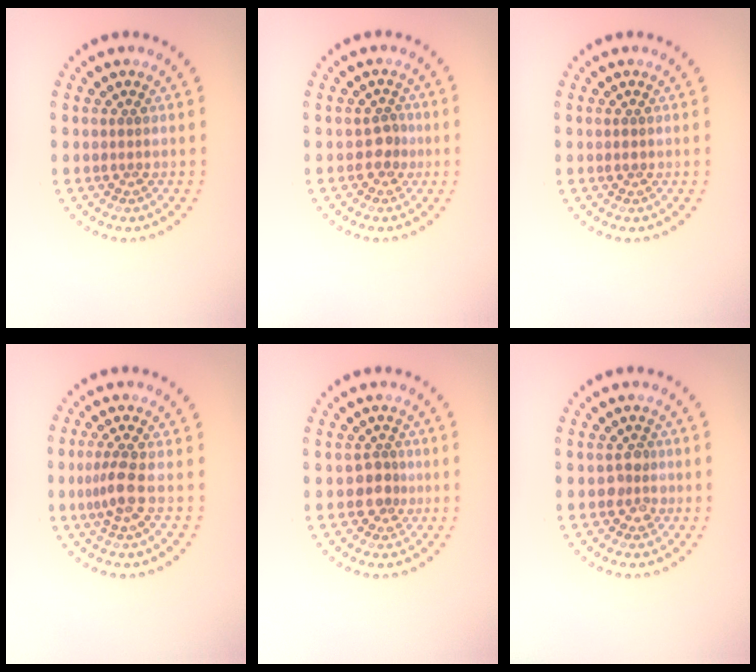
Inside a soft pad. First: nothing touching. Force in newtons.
{"total": 1.7, "press": 1.4, "slide": 1.0}
{"total": 0.6, "press": 0.6, "slide": 0.1}
{"total": 2.3, "press": 1.8, "slide": 1.4}
{"total": 2.2, "press": 1.7, "slide": 1.3}
{"total": 1.7, "press": 1.6, "slide": 0.6}